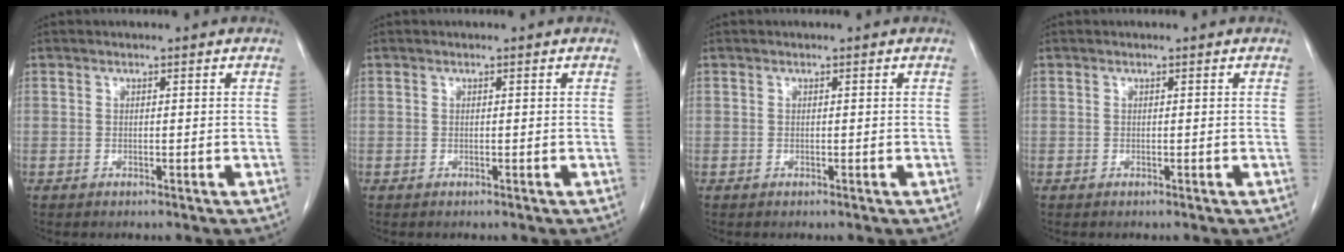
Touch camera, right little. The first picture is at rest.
{"total": 0.0}
{"total": 0.0}
{"total": 0.0}